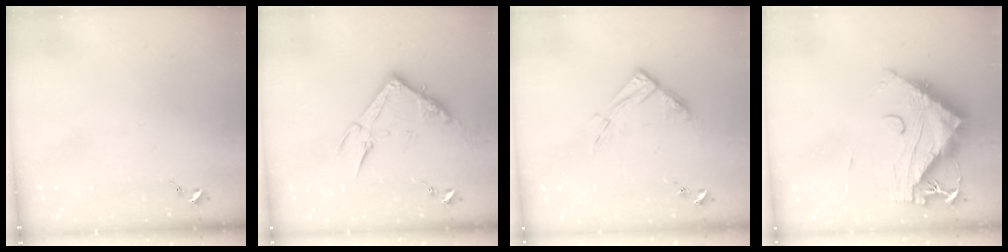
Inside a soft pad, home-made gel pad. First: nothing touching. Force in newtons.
{"total": 13.3, "press": 13.3, "slide": 1.0}
{"total": 9.6, "press": 9.5, "slide": 1.1}
{"total": 17.4, "press": 17.3, "slide": 1.6}